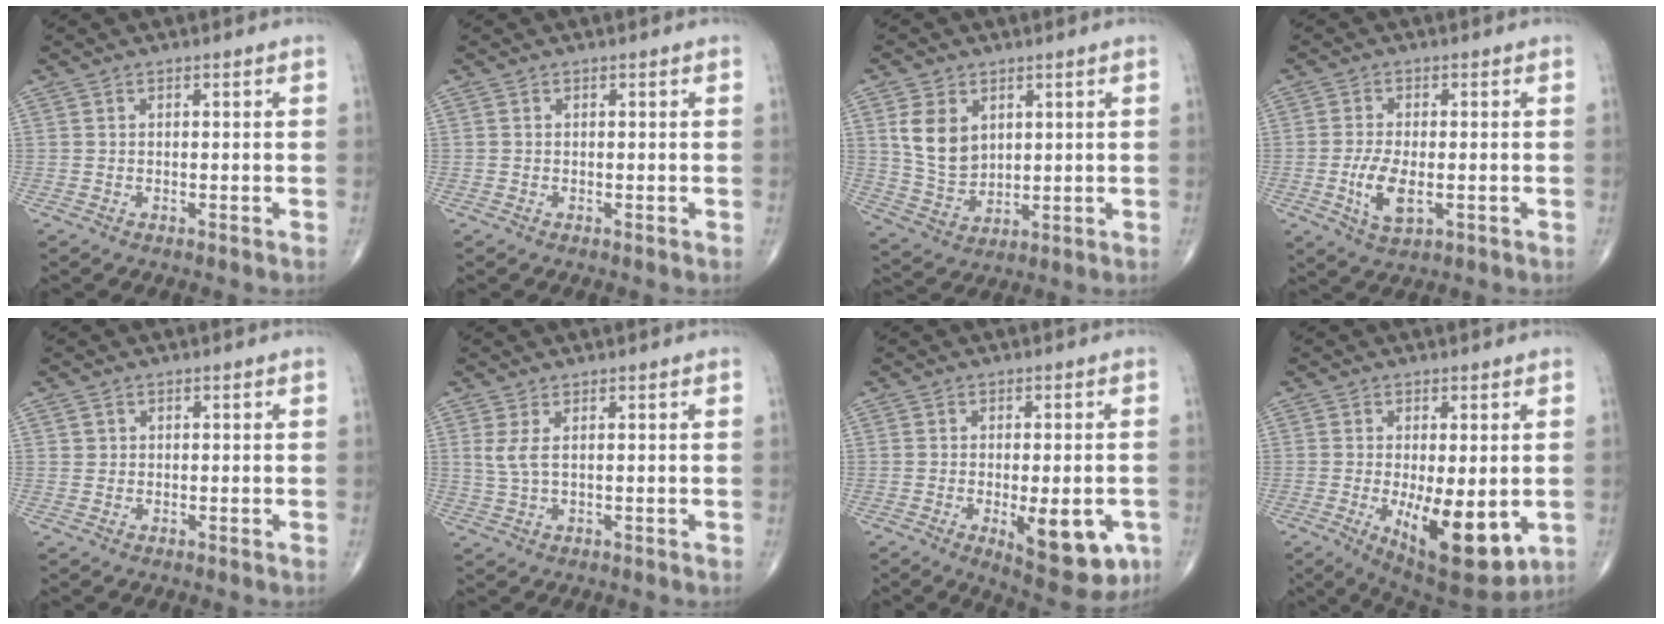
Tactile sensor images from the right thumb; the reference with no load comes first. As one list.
[{"total": 0.0}, {"total": 8.7, "force": [2.9, 6.1, 5.4], "torque": [-0.084, -0.015, 0.071]}, {"total": 6.3, "force": [-1.5, 2.8, 5.4], "torque": [-0.109, -0.008, -0.024]}, {"total": 0.9, "force": [0.3, 0.9, 0.1], "torque": [0.008, 0.001, 0.003]}, {"total": 2.7, "force": [0.9, 0.7, 2.5], "torque": [-0.069, 0.002, 0.026]}, {"total": 11.9, "force": [-3.9, 4.7, 10.2], "torque": [-0.115, -0.009, -0.041]}, {"total": 13.5, "force": [-2.9, 5.2, 12.1], "torque": [-0.174, -0.028, -0.026]}]